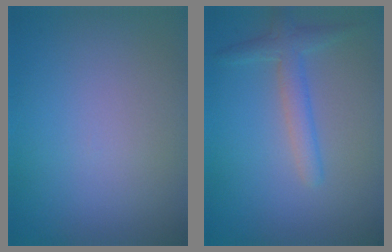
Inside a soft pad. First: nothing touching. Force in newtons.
{"total": 2.5, "press": 2.5, "slide": 0.1}